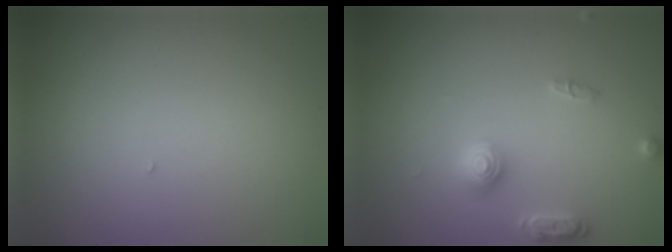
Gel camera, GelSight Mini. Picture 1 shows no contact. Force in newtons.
{"total": 2.8, "press": 2.8, "slide": 0.3}